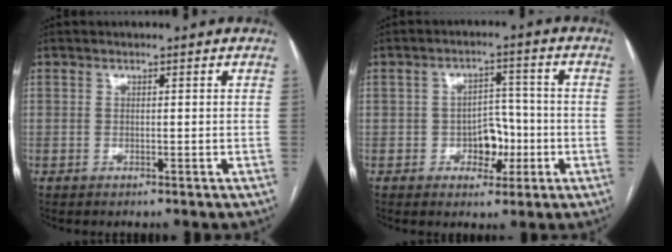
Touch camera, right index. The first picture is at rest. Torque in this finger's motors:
{"motor_torque": [0.11, -0.06, 0.03, 0.03]}